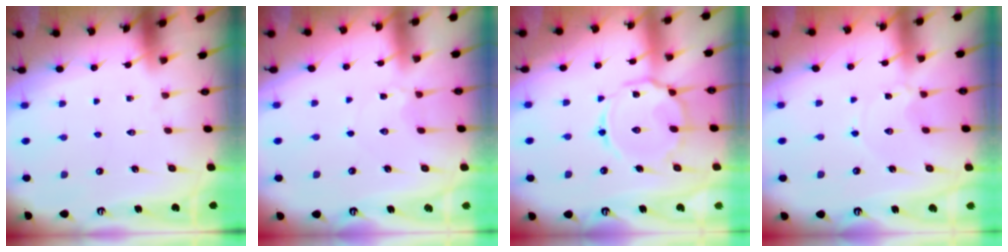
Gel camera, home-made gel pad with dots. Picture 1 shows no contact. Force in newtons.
{"total": 2.6, "press": 2.6, "slide": 0.2}
{"total": 13.0, "press": 12.9, "slide": 1.0}
{"total": 0.0}